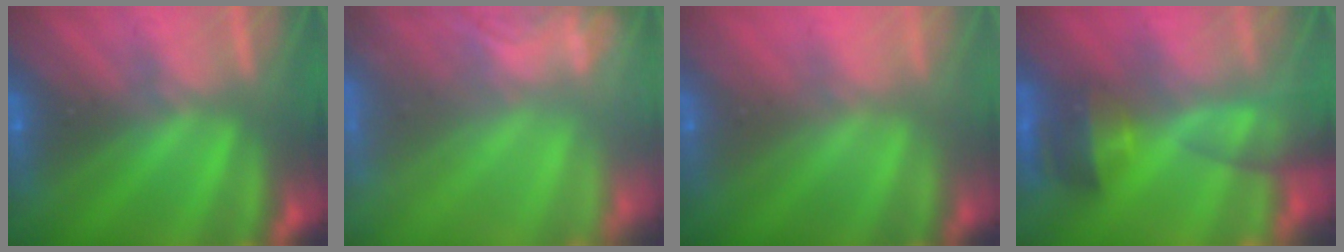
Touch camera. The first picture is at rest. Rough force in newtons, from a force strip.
{"total": 5.6}
{"total": 9.0}
{"total": 9.1}